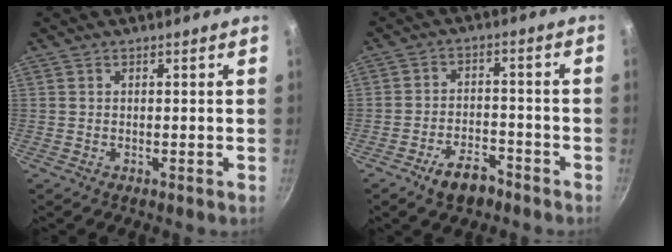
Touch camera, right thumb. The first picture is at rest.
{"total": 7.1, "force": [-4.7, 3.6, 3.8], "torque": [-0.050, 0.035, -0.077]}